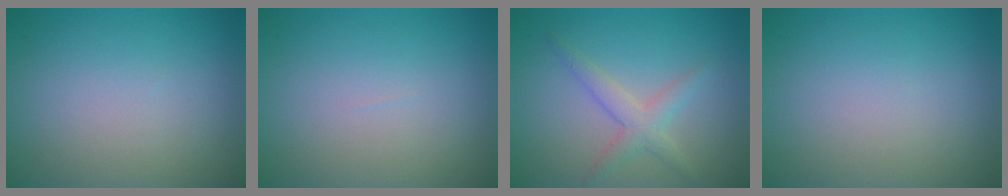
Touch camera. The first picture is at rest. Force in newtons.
{"total": 0.0}
{"total": 2.5, "press": 2.5, "slide": 0.1}
{"total": 0.0}